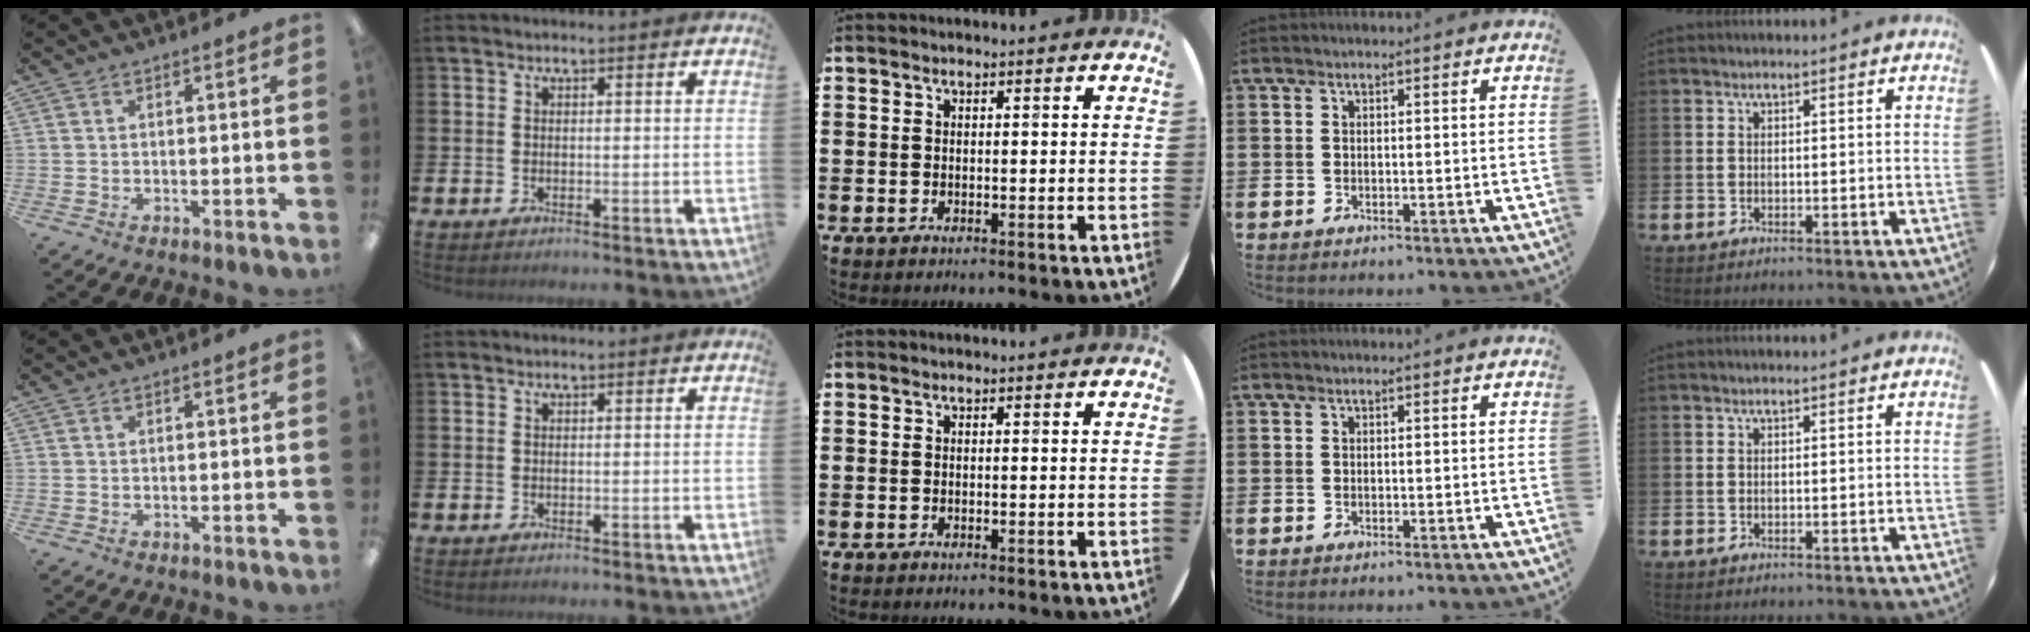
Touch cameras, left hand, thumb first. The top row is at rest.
{}